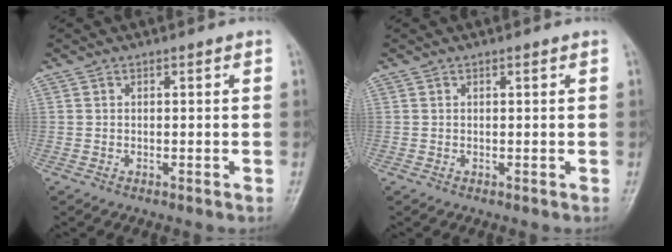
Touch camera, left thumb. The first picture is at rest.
{"total": 0.0}